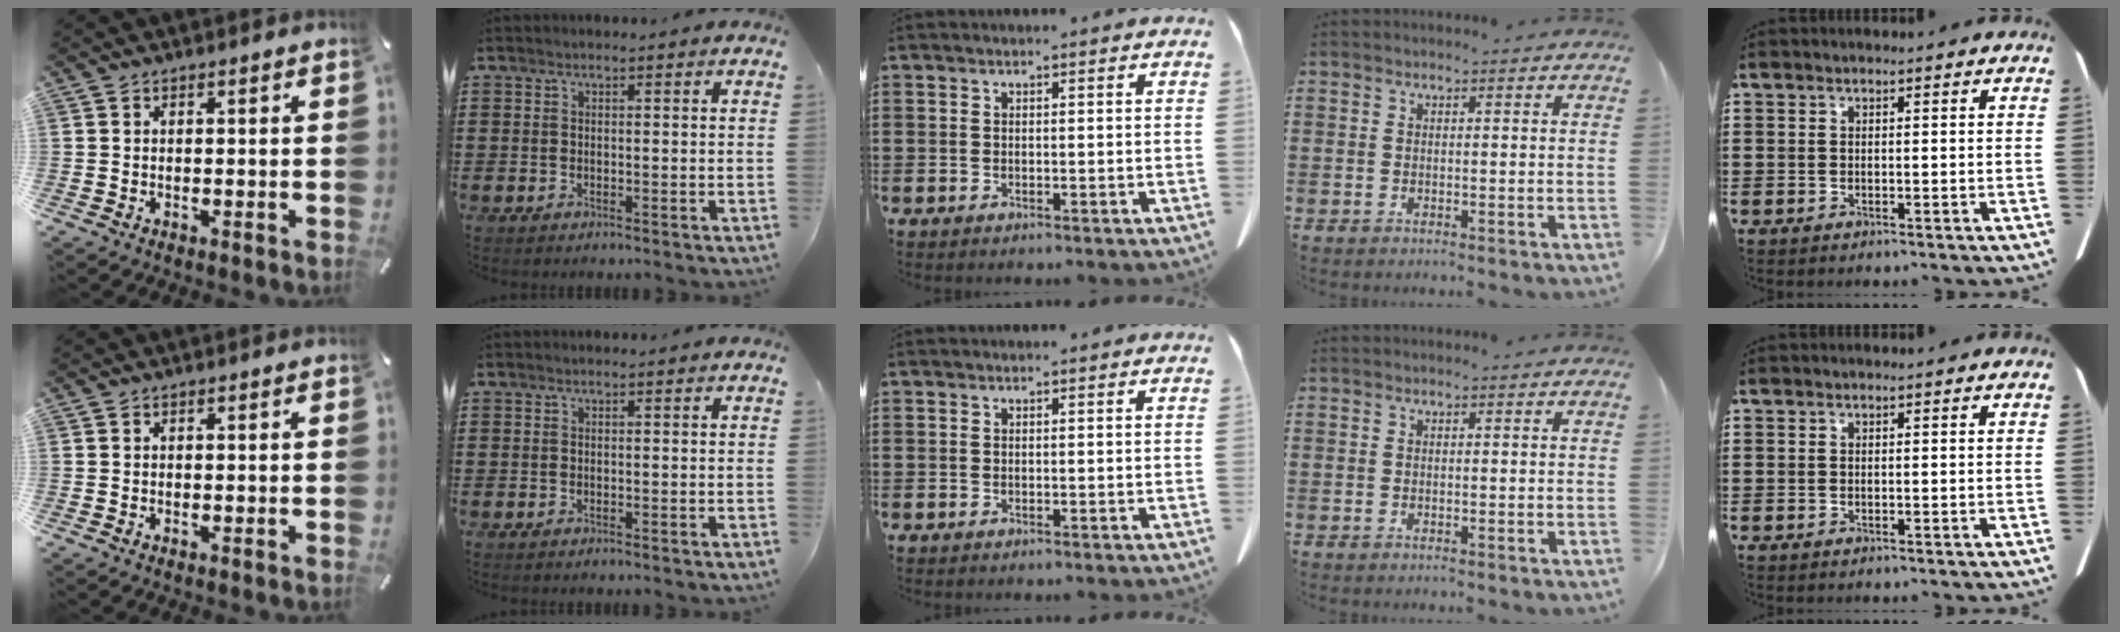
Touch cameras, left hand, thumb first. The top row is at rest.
{}